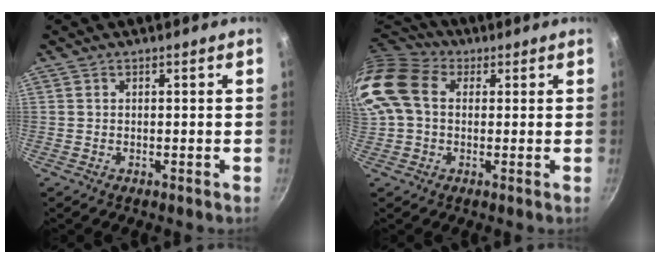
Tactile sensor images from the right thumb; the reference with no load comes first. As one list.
[{"total": 13.8, "force": [2.3, 10.1, 9.1], "torque": [-0.177, 0.023, 0.027]}]